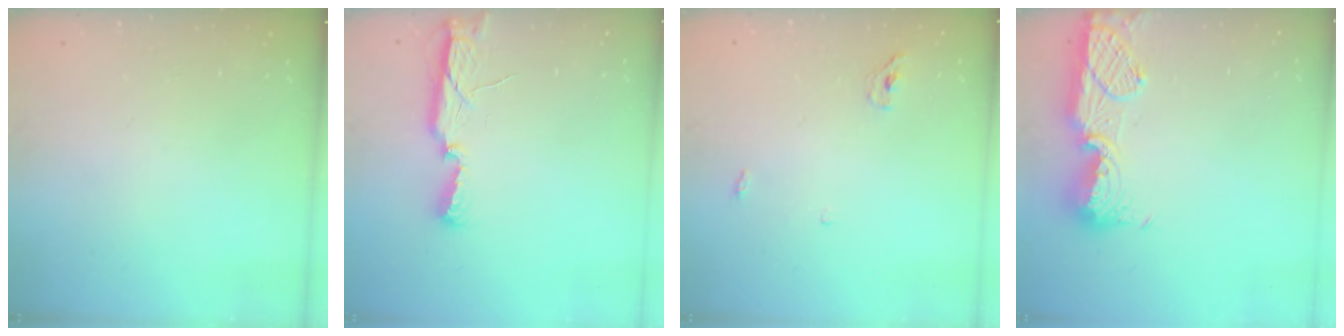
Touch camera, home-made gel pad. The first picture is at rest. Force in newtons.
{"total": 9.0, "press": 7.8, "slide": 4.5}
{"total": 3.4, "press": 3.4, "slide": 0.7}
{"total": 13.9, "press": 13.8, "slide": 1.2}